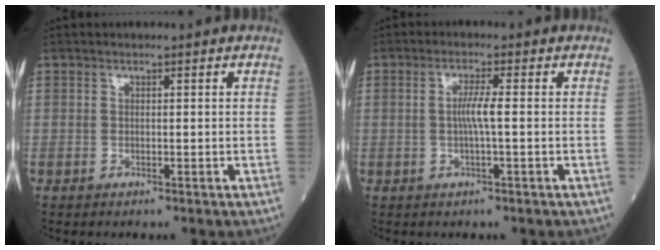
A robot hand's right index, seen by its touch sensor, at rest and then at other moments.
{"total": 3.1, "force": [-0.1, -0.2, 3.1], "torque": [-0.060, 0.000, -0.003]}